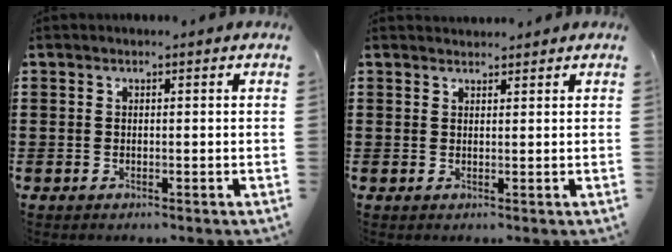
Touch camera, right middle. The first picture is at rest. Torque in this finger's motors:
{"motor_torque": [-0.45, -0.15, 0.03, -0.02]}